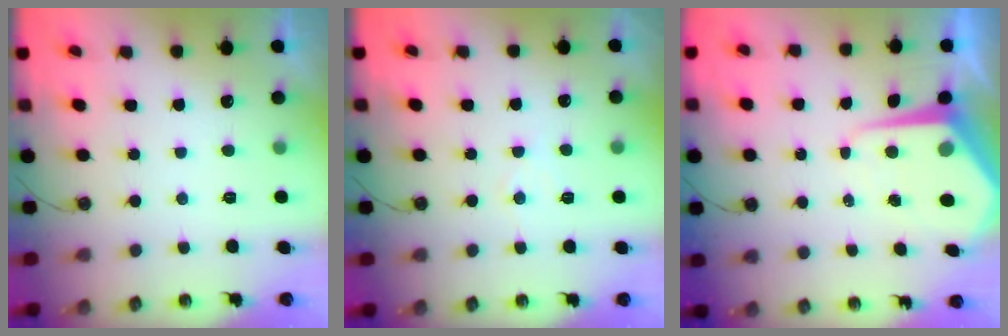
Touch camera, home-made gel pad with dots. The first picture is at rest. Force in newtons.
{"total": 6.0, "press": 5.9, "slide": 0.6}
{"total": 7.6, "press": 7.6, "slide": 0.6}